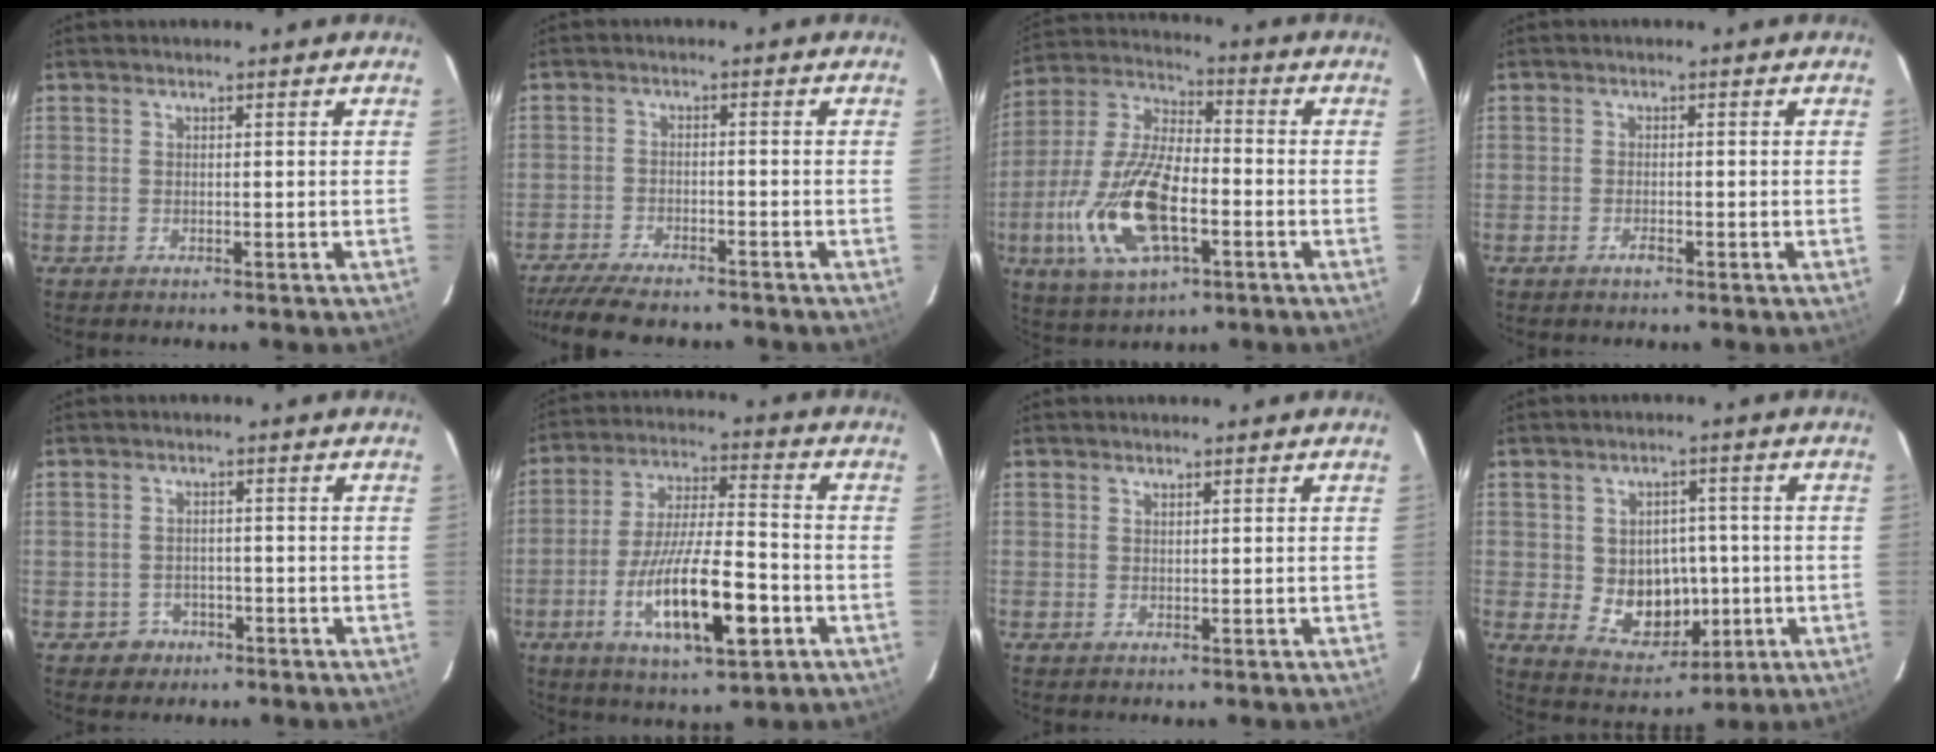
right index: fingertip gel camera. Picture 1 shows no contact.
{"total": 12.4, "force": [-10.8, 2.7, 5.6], "torque": [-0.127, -0.028, -0.174]}
{"total": 18.7, "force": [-5.8, 8.1, 15.8], "torque": [-0.345, -0.012, -0.108]}
{"total": 1.5, "force": [-1.0, 0.6, 1.0], "torque": [-0.022, 0.001, -0.018]}
{"total": 3.5, "force": [-1.7, 3.0, 0.1], "torque": [-0.011, 0.011, -0.023]}
{"total": 16.6, "force": [-6.2, 4.3, 14.8], "torque": [-0.286, -0.015, -0.102]}
{"total": 0.5, "force": [0.5, 0.1, 0.2], "torque": [-0.002, 0.001, 0.009]}
{"total": 9.5, "force": [-1.0, 7.9, 5.2], "torque": [-0.104, 0.003, 0.007]}